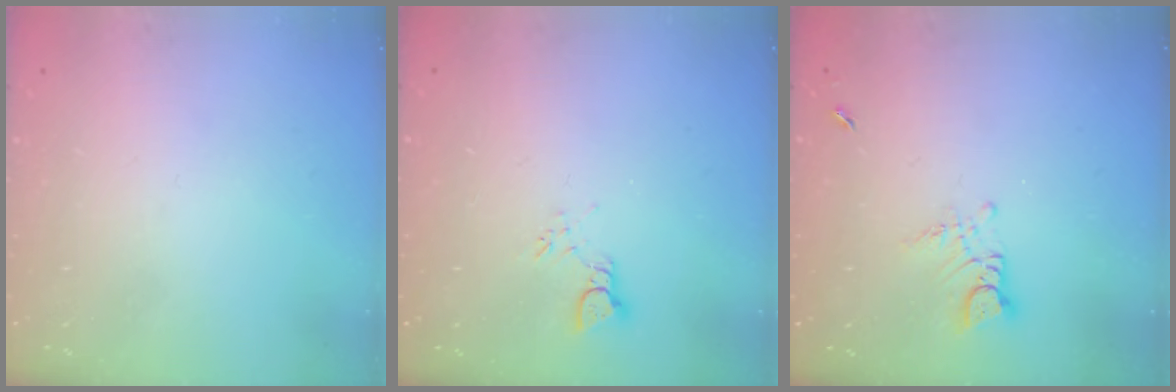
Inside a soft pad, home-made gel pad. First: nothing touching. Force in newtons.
{"total": 2.3, "press": 2.3, "slide": 0.2}
{"total": 2.8, "press": 2.8, "slide": 0.3}